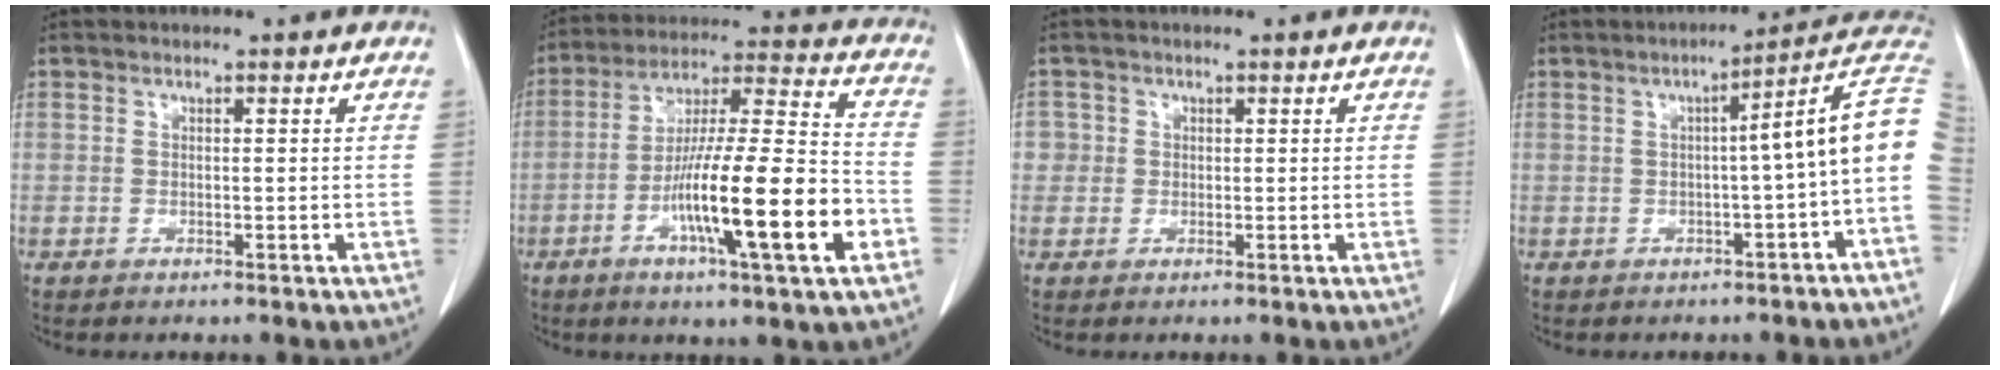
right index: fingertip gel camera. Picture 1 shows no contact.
{"total": 19.6, "force": [-6.8, 1.0, 18.3], "torque": [-0.302, -0.009, -0.113]}
{"total": 2.1, "force": [0.0, 2.1, 0.1], "torque": [0.014, 0.007, -0.002]}
{"total": 9.2, "force": [-0.5, -0.8, 9.2], "torque": [-0.105, 0.029, -0.016]}